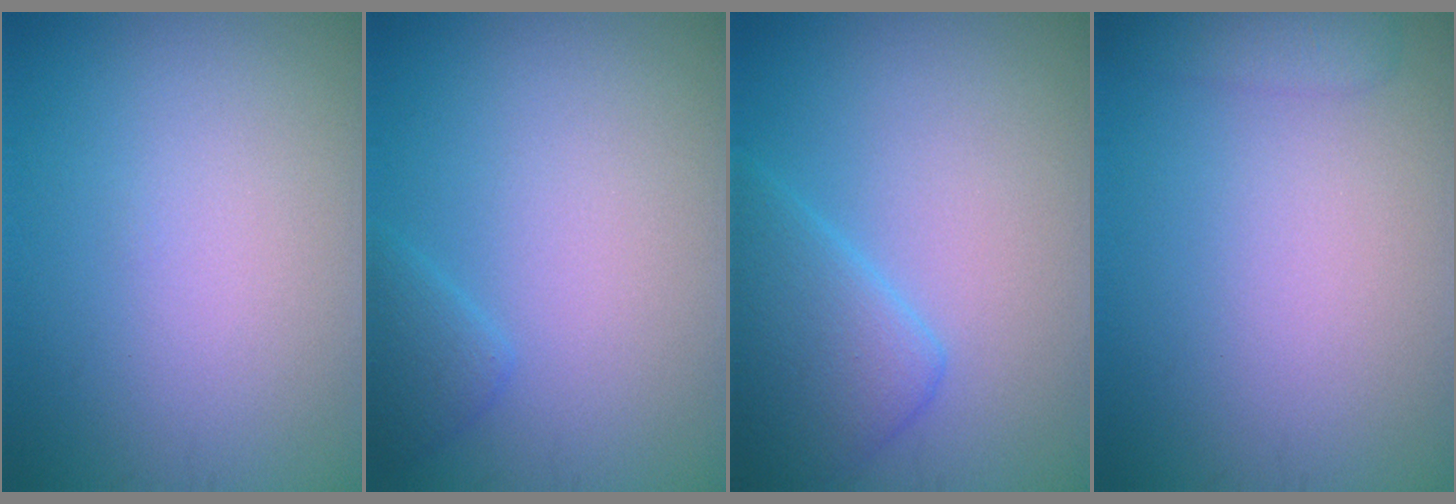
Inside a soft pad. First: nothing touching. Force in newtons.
{"total": 1.4, "press": 1.4, "slide": 0.1}
{"total": 4.0, "press": 4.0, "slide": 0.3}
{"total": 1.9, "press": 1.9, "slide": 0.1}